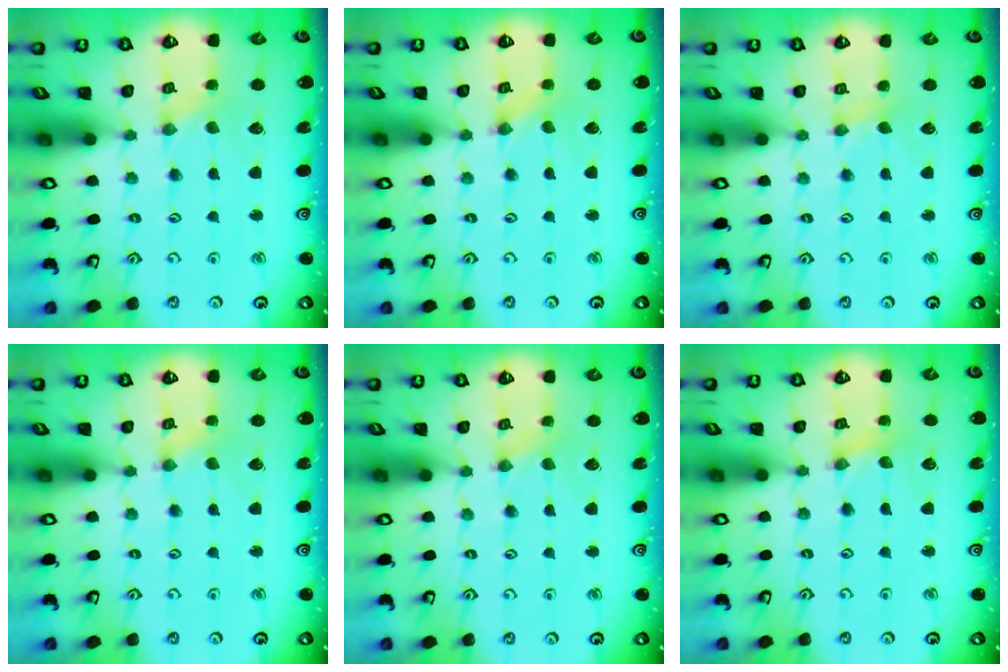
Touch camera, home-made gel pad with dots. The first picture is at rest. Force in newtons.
{"total": 0.0}
{"total": 1.2, "press": 1.1, "slide": 0.3}
{"total": 0.5, "press": 0.5, "slide": 0.1}
{"total": 1.6, "press": 1.5, "slide": 0.4}
{"total": 1.4, "press": 1.4, "slide": 0.3}